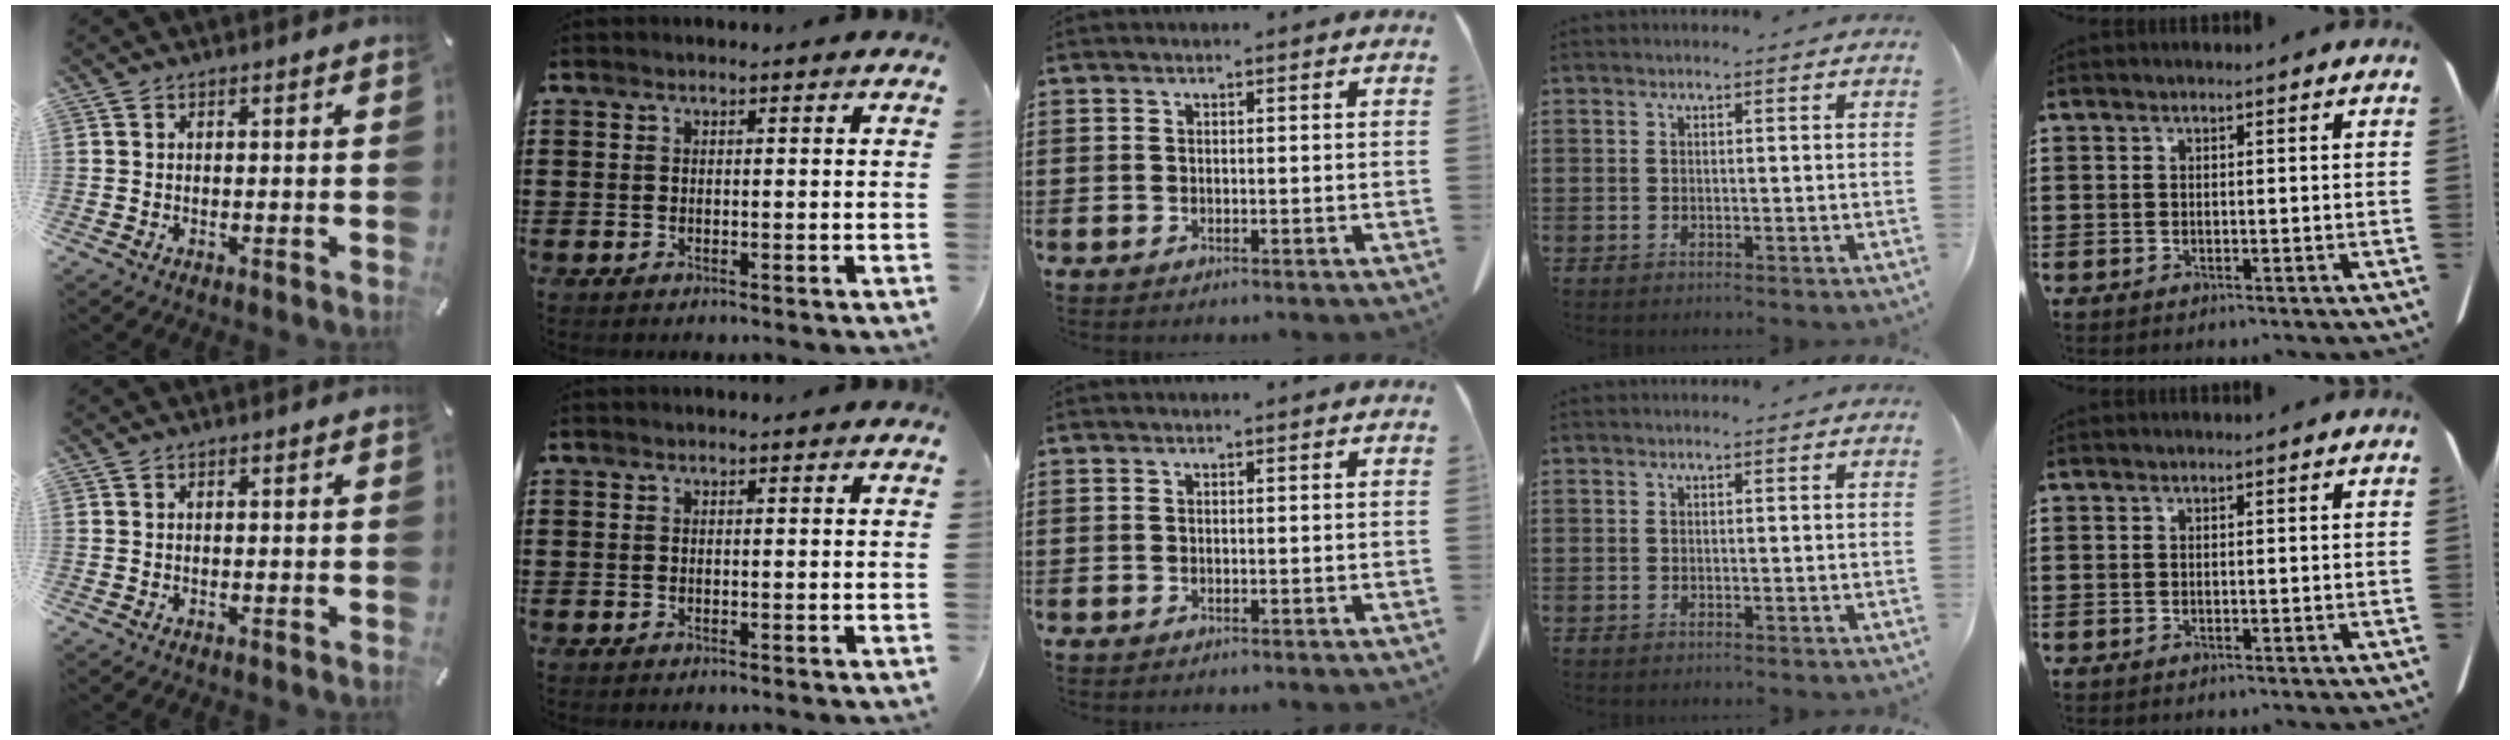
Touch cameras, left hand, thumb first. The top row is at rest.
{}